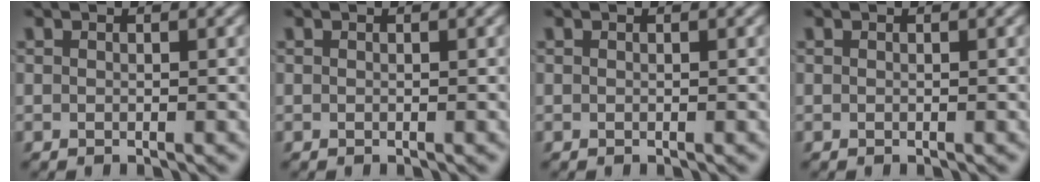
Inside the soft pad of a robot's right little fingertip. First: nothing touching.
{"total": 0.0}
{"total": 0.0}
{"total": 0.0}